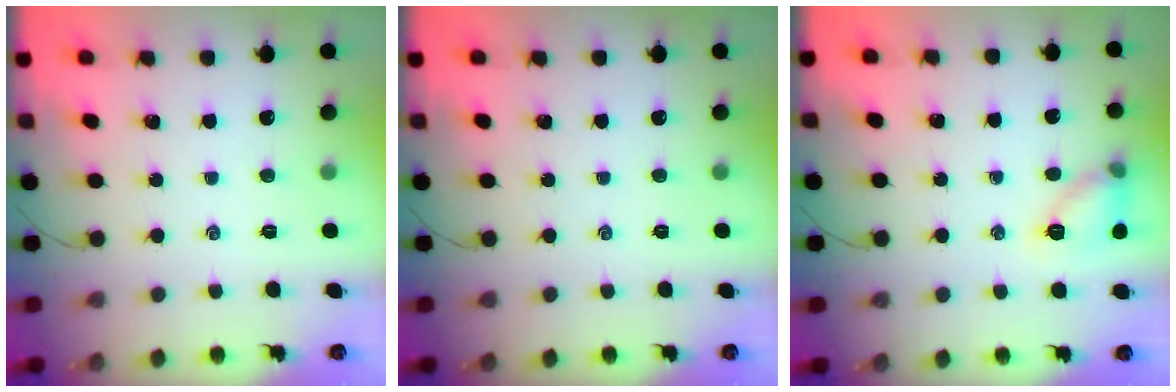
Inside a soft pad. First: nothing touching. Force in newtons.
{"total": 0.0}
{"total": 10.5, "press": 10.5, "slide": 0.6}